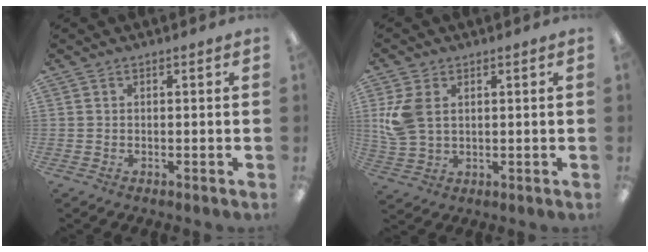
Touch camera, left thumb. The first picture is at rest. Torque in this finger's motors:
{"motor_torque": [0.37, 0.77, -0.06, 0.06, 0.06]}